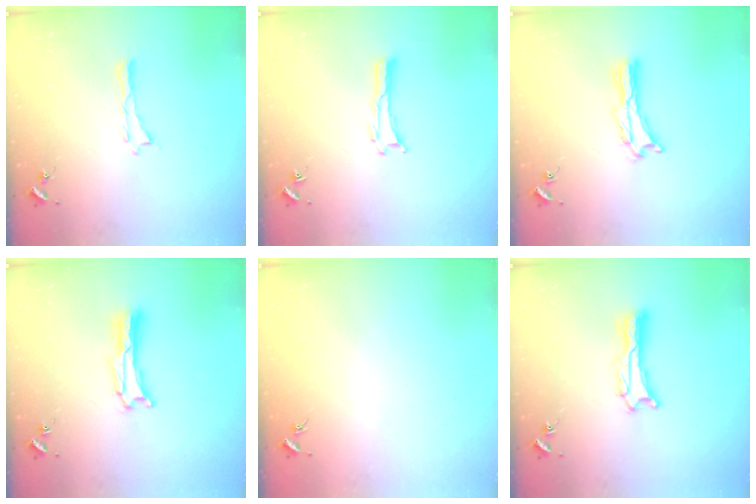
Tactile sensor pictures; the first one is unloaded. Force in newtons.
{"total": 0.0}
{"total": 2.1, "press": 2.1, "slide": 0.3}
{"total": 1.7, "press": 1.7, "slide": 0.3}
{"total": 0.0}
{"total": 2.2, "press": 2.2, "slide": 0.2}